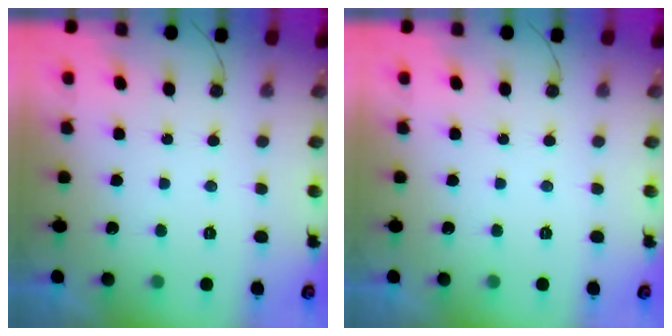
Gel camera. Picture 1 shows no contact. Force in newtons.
{"total": 0.0}